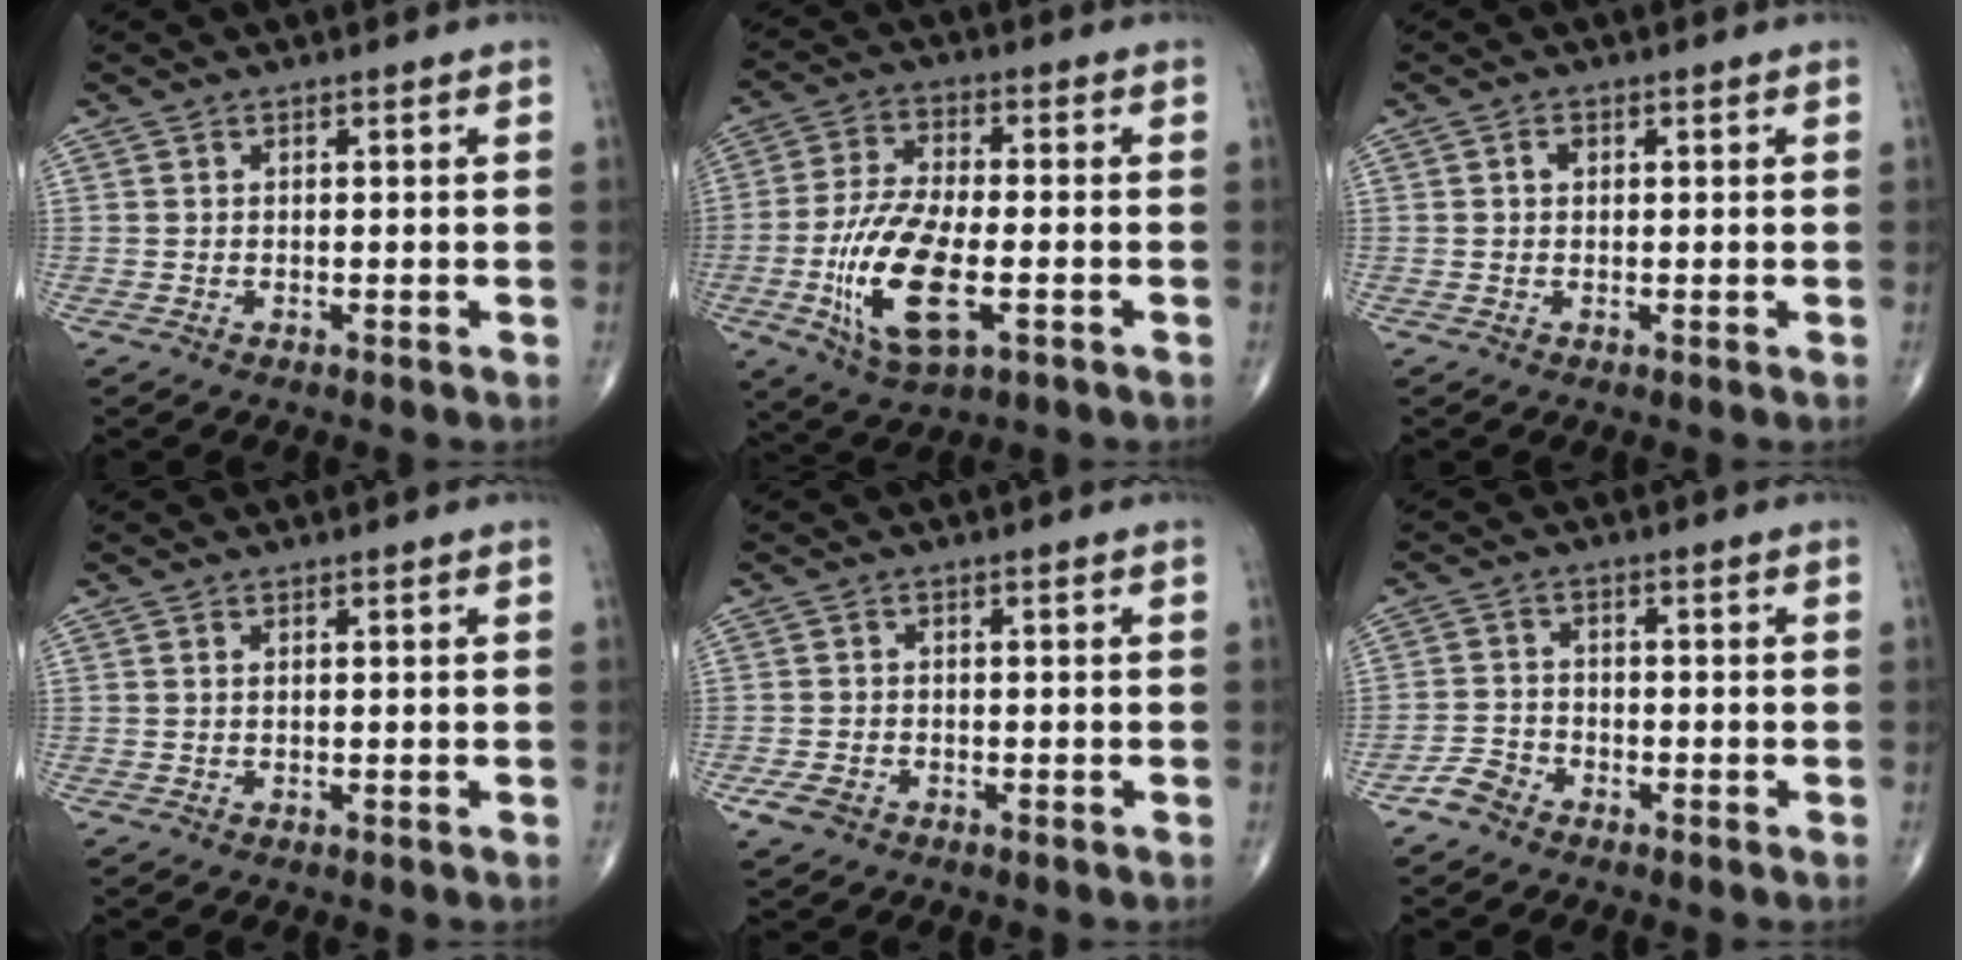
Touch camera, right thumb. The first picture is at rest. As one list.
[{"total": 15.0, "force": [-4.0, 6.2, 13.0], "torque": [-0.264, 0.006, -0.068]}, {"total": 1.1, "force": [0.2, 0.9, 0.7], "torque": [-0.009, 0.003, 0.003]}, {"total": 0.0}, {"total": 3.1, "force": [-1.6, 2.1, 1.7], "torque": [-0.035, 0.003, -0.025]}, {"total": 3.3, "force": [-2.5, 2.1, 0.8], "torque": [-0.011, 0.016, -0.053]}]